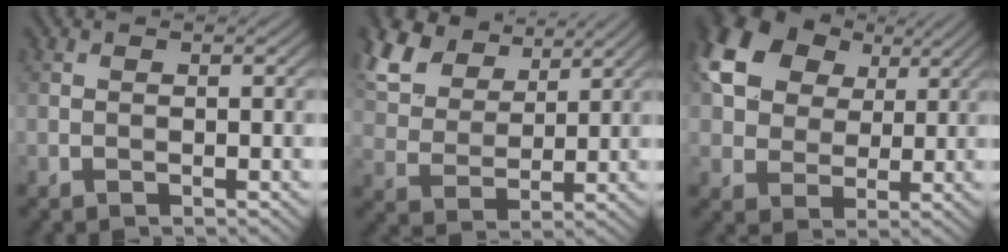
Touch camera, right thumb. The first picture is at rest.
{"total": 11.1, "force": [7.0, 6.2, 5.9], "torque": [-0.177, 0.025, 0.134]}
{"total": 13.2, "force": [5.3, 9.5, 7.6], "torque": [-0.188, 0.028, 0.090]}